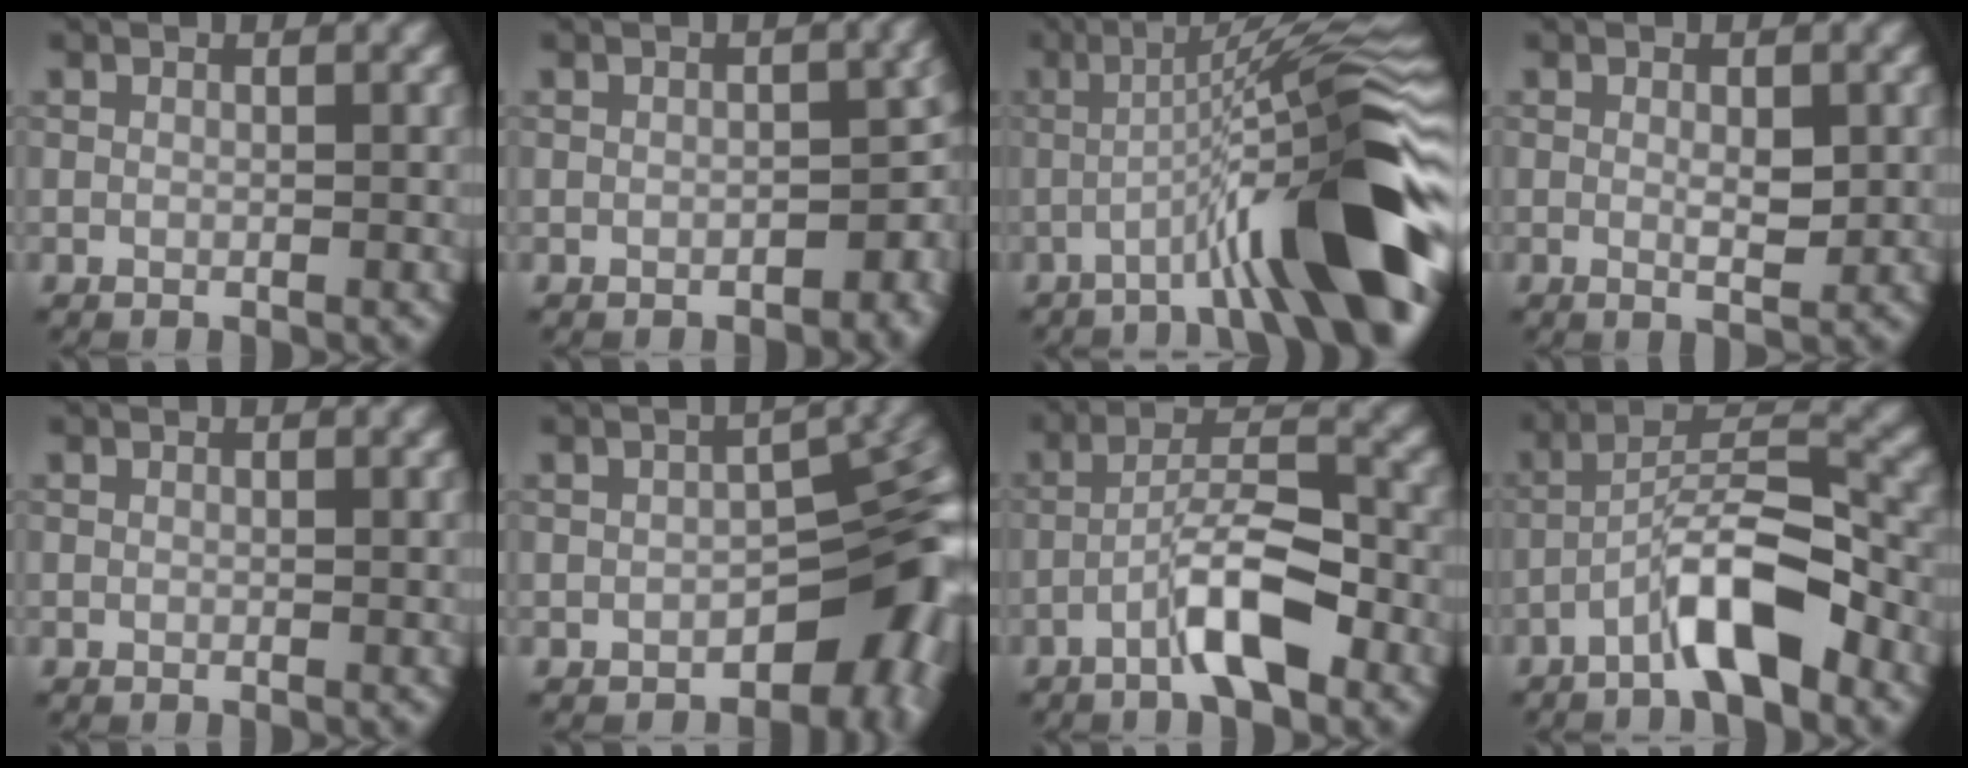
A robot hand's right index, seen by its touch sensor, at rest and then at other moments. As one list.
[{"total": 3.2, "force": [-1.2, 1.8, 2.4], "torque": [-0.016, -0.001, -0.013]}, {"total": 12.5, "force": [-3.7, 1.6, 11.8], "torque": [-0.152, 0.028, -0.064]}, {"total": 2.0, "force": [0.2, 0.6, 1.9], "torque": [-0.032, -0.003, 0.004]}, {"total": 0.0}, {"total": 11.9, "force": [-3.9, 7.0, 8.9], "torque": [-0.051, -0.017, -0.045]}, {"total": 5.9, "force": [-3.1, 1.3, 4.9], "torque": [-0.086, 0.016, -0.058]}, {"total": 7.2, "force": [-4.2, 1.7, 5.7], "torque": [-0.100, 0.021, -0.078]}]